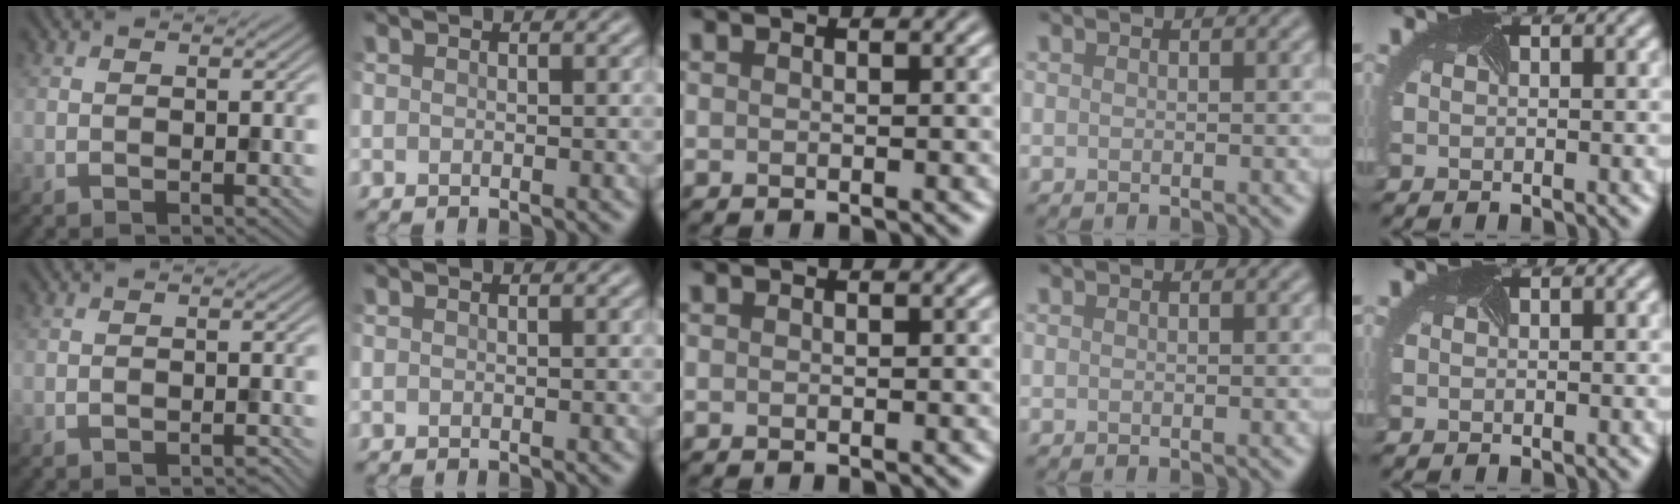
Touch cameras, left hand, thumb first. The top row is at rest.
{"thumb": {"total": 0.9, "force": [-0.7, 0.3, 0.4], "torque": [-0.006, 0.001, -0.013]}}